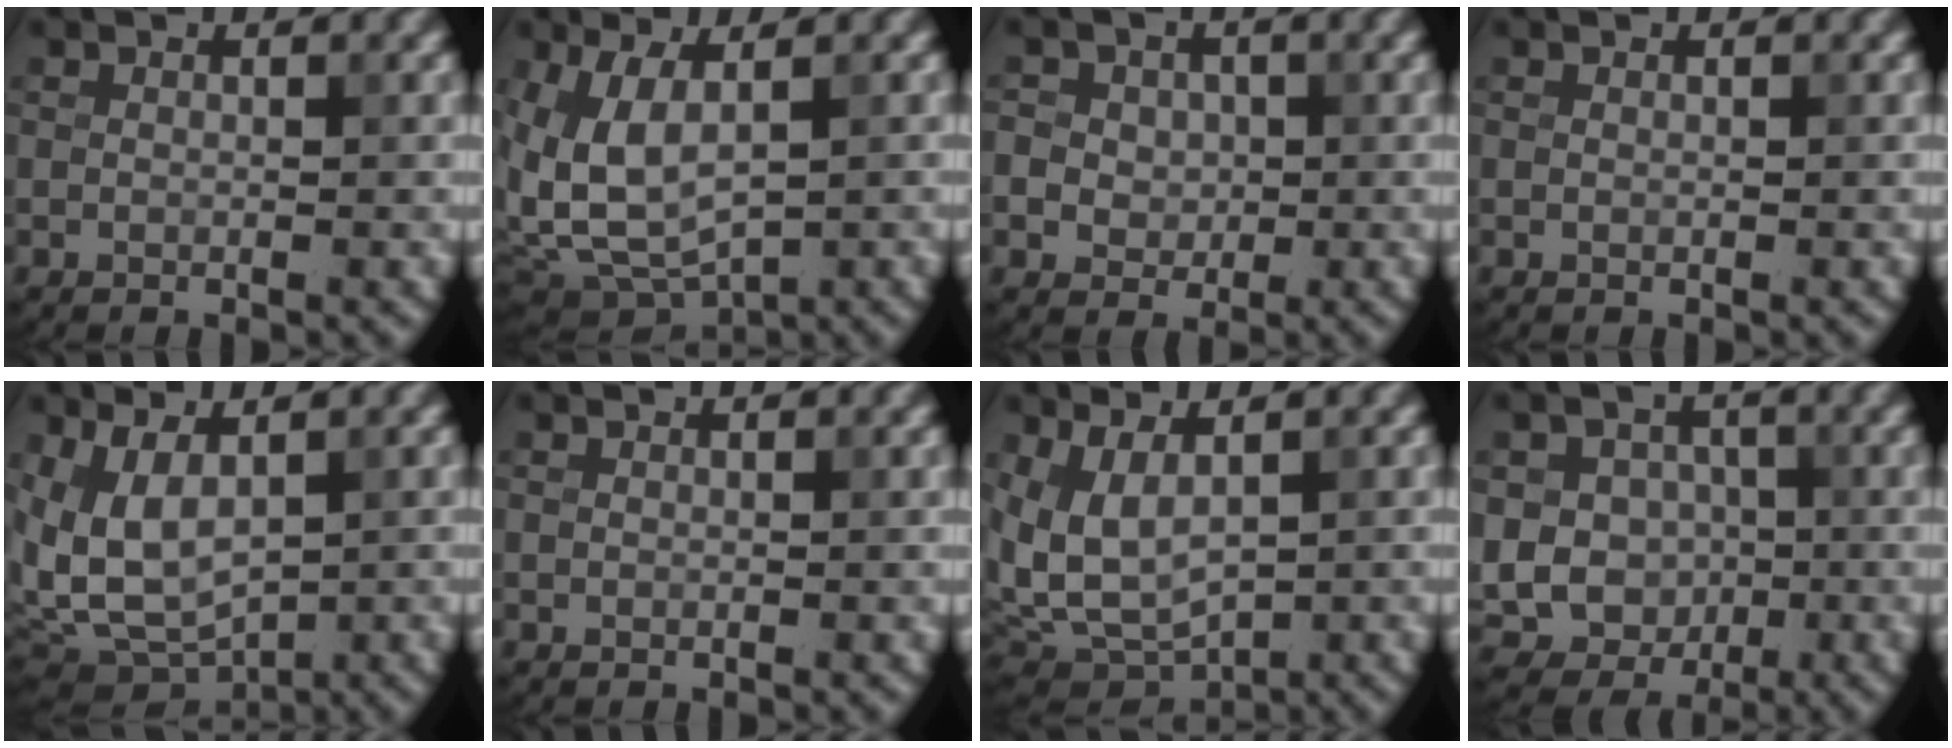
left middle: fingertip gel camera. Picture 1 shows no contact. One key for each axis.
{"total": 6.3, "fx": 0.8, "fy": 3.2, "fz": 5.4, "tx": -0.128, "ty": -0.008, "tz": 0.022}
{"total": 4.5, "fx": 0.9, "fy": 4.0, "fz": 1.9, "tx": -0.023, "ty": 0.026, "tz": -0.001}
{"total": 0.0}
{"total": 6.9, "fx": 0.4, "fy": 3.5, "fz": 5.9, "tx": -0.126, "ty": -0.006, "tz": 0.014}
{"total": 0.0}
{"total": 6.2, "fx": 0.8, "fy": 3.3, "fz": 5.2, "tx": -0.115, "ty": -0.003, "tz": 0.019}
{"total": 9.2, "fx": -0.9, "fy": 8.3, "fz": 3.7, "tx": -0.075, "ty": 0.013, "tz": -0.046}